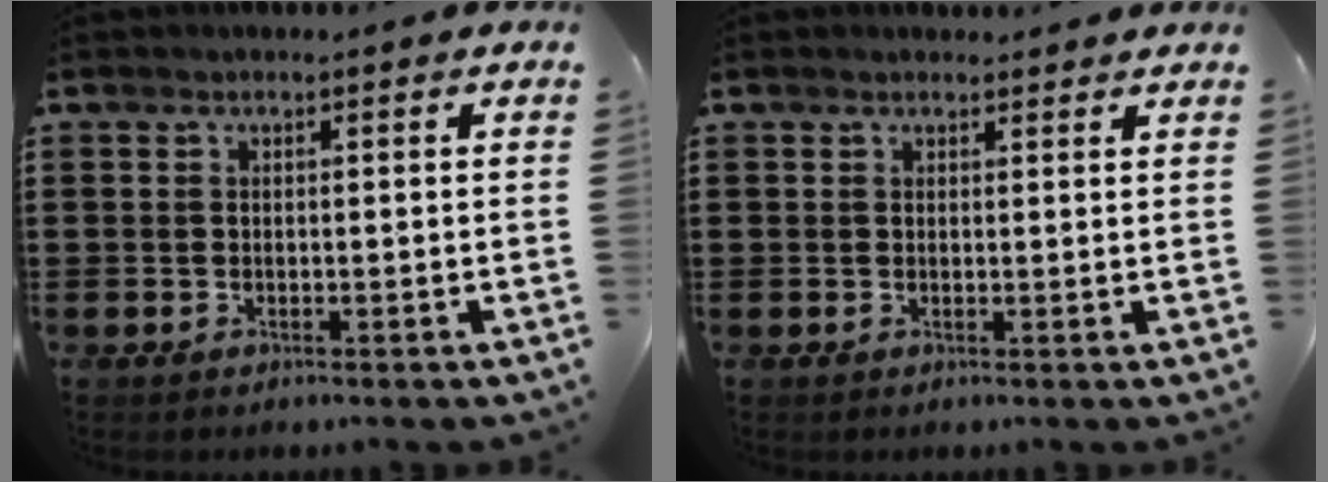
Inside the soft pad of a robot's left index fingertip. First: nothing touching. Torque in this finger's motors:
{"motor_torque": [1.29, -0.86, 0.06, 0.00]}